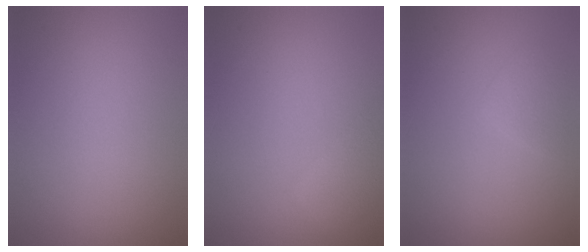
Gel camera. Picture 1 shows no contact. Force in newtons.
{"total": 2.9, "press": 2.9, "slide": 0.1}
{"total": 1.2, "press": 1.2, "slide": 0.1}